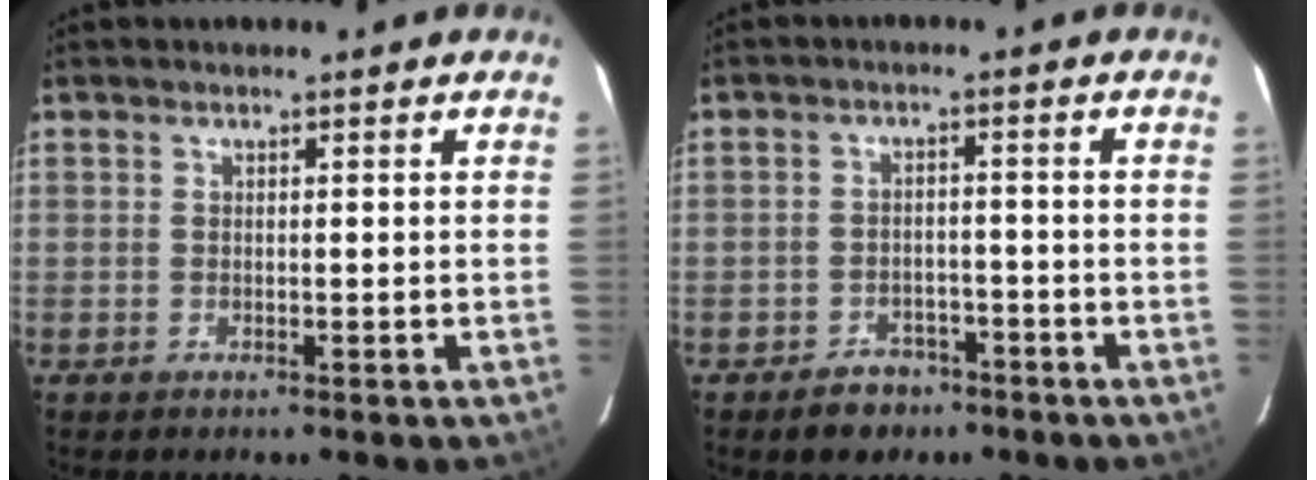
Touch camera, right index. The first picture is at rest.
{"total": 4.7, "force": [-3.2, 3.1, 1.4], "torque": [-0.022, 0.007, -0.044]}